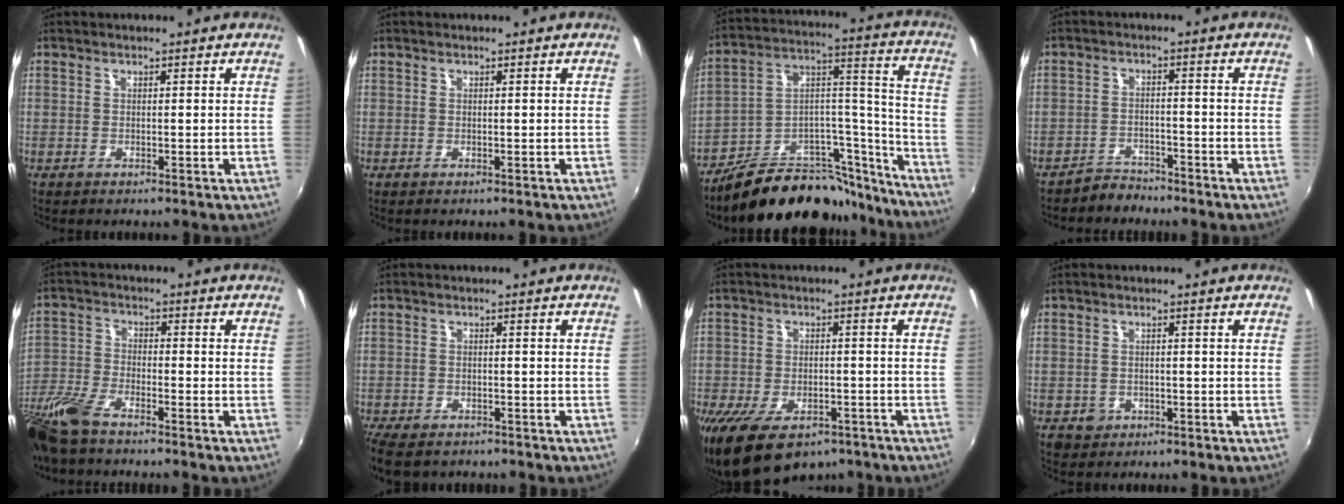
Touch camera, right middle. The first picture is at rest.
{"total": 0.0}
{"total": 24.7, "force": [-19.8, 10.2, 10.5], "torque": [-0.134, 0.077, -0.286]}
{"total": 3.8, "force": [-3.5, 1.4, 0.0], "torque": [-0.012, 0.010, -0.059]}
{"total": 11.7, "force": [-9.0, 3.3, 6.7], "torque": [-0.164, -0.021, -0.187]}
{"total": 8.3, "force": [-6.5, 3.4, 3.9], "torque": [-0.102, -0.032, -0.111]}
{"total": 14.8, "force": [-9.2, 7.8, 8.6], "torque": [-0.181, -0.031, -0.141]}
{"total": 2.9, "force": [-1.2, 2.5, 0.7], "torque": [-0.021, -0.001, -0.016]}